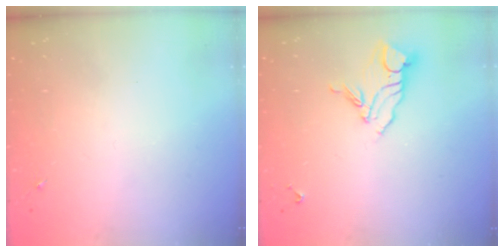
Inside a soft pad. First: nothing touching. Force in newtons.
{"total": 9.9, "press": 9.8, "slide": 0.8}